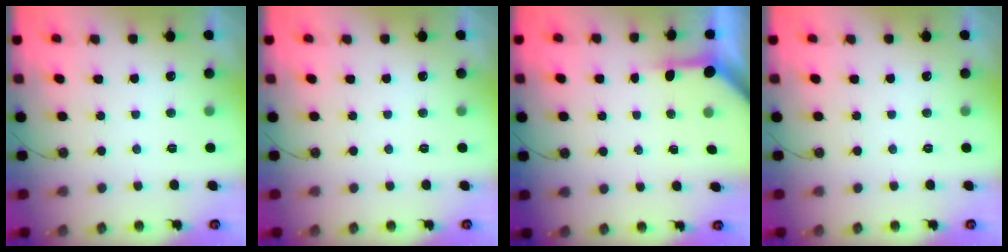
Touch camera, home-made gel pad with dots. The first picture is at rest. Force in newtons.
{"total": 0.0}
{"total": 3.6, "press": 3.6, "slide": 0.4}
{"total": 0.0}